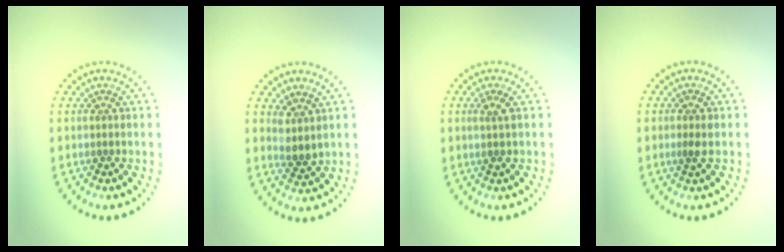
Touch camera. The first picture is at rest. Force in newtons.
{"total": 1.9, "press": 1.6, "slide": 1.1}
{"total": 1.1, "press": 1.1, "slide": 0.4}
{"total": 1.1, "press": 1.1, "slide": 0.4}